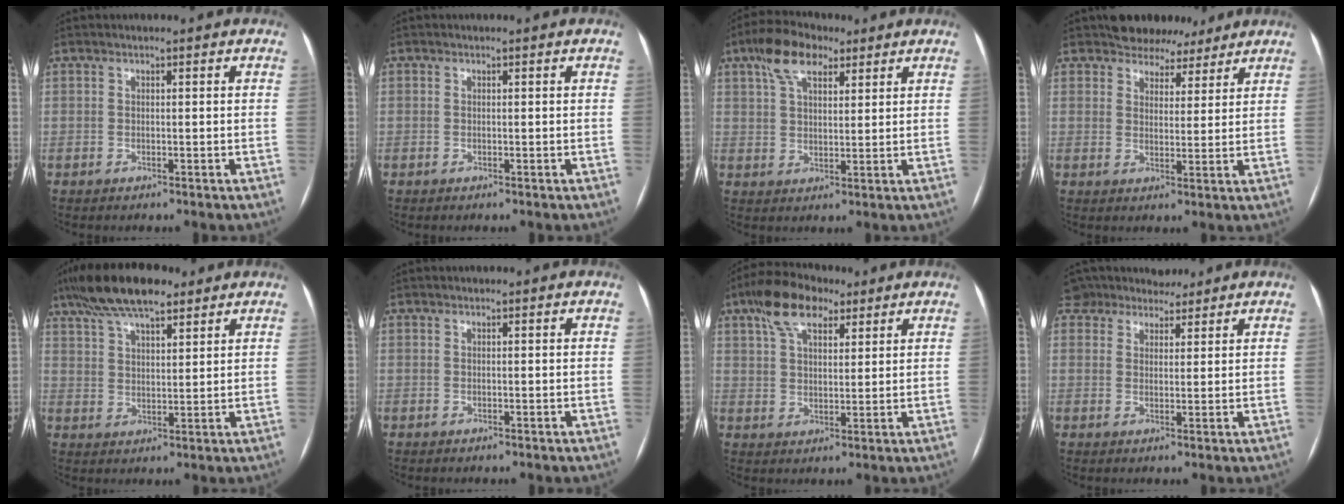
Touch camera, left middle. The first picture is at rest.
{"total": 0.0}
{"total": 8.1, "force": [4.8, 3.8, 5.3], "torque": [-0.108, 0.026, 0.088]}
{"total": 6.3, "force": [5.3, 3.2, 1.0], "torque": [-0.009, 0.006, 0.075]}
{"total": 12.2, "force": [9.0, 3.6, 7.4], "torque": [-0.147, 0.029, 0.160]}
{"total": 0.0}
{"total": 9.3, "force": [5.7, 4.3, 6.0], "torque": [-0.120, 0.028, 0.104]}
{"total": 6.0, "force": [5.3, 2.7, 0.5], "torque": [-0.012, 0.023, 0.090]}